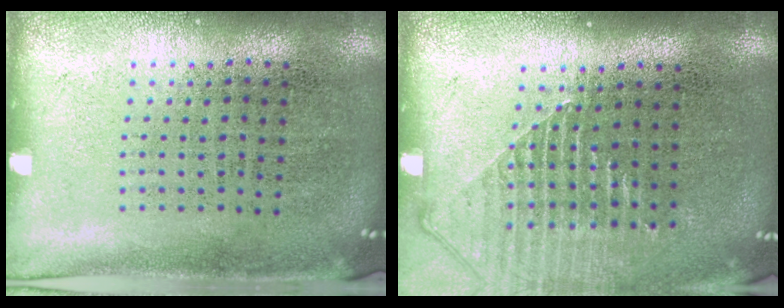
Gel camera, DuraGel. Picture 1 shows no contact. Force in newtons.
{"total": 1.4, "press": 1.3, "slide": 0.5}